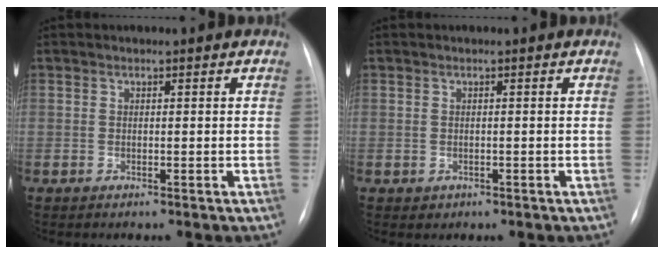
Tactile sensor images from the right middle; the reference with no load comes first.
{"total": 0.8, "force": [-0.2, 0.7, 0.1], "torque": [-0.003, 0.000, 0.001]}